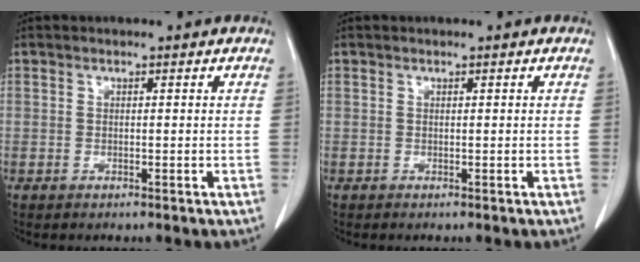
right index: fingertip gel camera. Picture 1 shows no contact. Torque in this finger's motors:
{"motor_torque": [0.06, -0.04, 0.00, 0.01]}